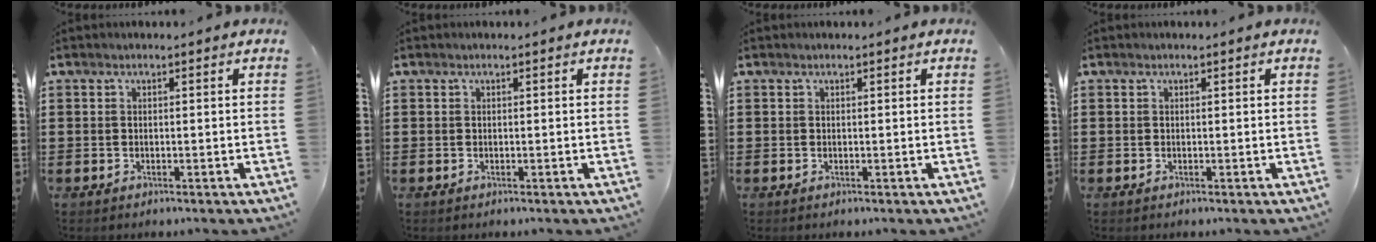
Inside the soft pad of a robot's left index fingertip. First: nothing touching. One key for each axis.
{"total": 0.0}
{"total": 0.0}
{"total": 0.0}